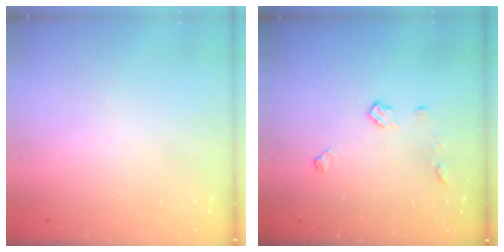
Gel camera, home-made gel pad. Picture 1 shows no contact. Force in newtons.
{"total": 6.3, "press": 6.3, "slide": 0.1}